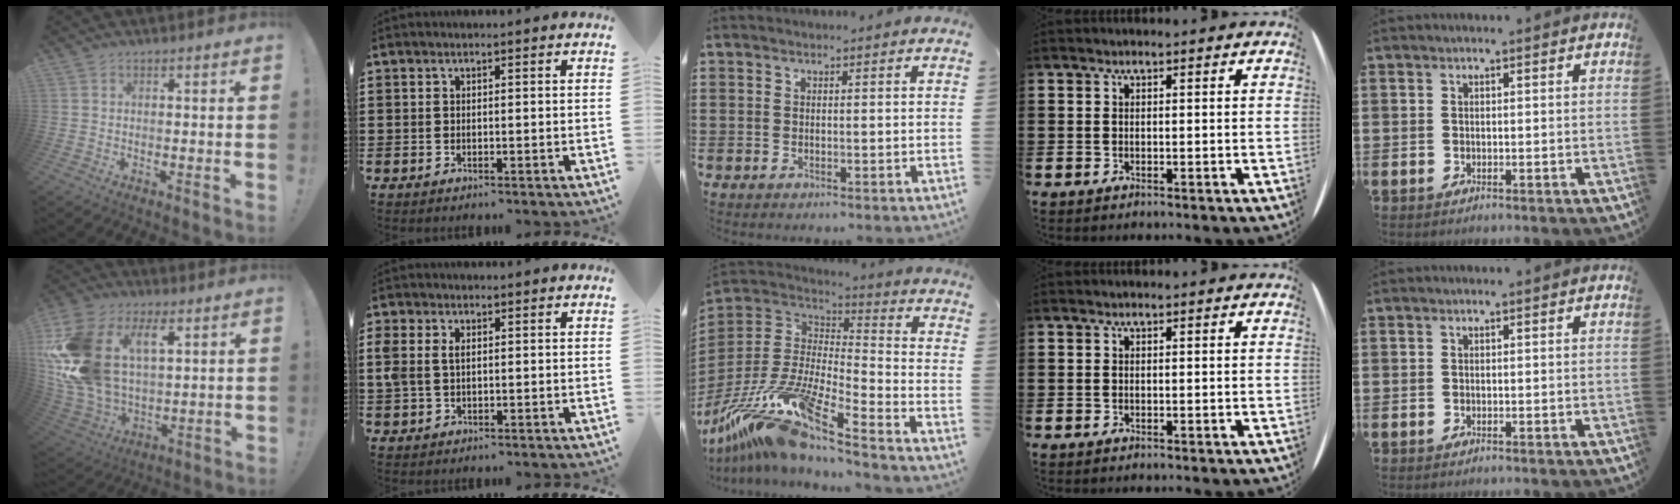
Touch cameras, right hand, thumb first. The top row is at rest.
{"thumb": {"total": 23.0, "force": [7.5, 15.4, 15.3], "torque": [-0.298, -0.029, 0.141]}, "index": {"total": 2.5, "force": [0.5, 1.6, 1.8], "torque": [-0.040, 0.010, 0.007]}, "middle": {"total": 14.7, "force": [-11.6, 0.9, 8.9], "torque": [-0.206, -0.002, -0.236]}}